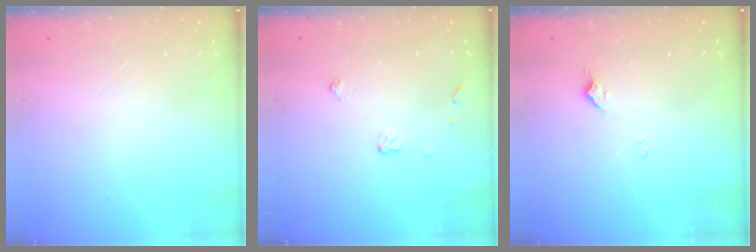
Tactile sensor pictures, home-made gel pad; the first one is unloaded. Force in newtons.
{"total": 3.8, "press": 3.8, "slide": 0.6}
{"total": 6.3, "press": 6.3, "slide": 0.7}